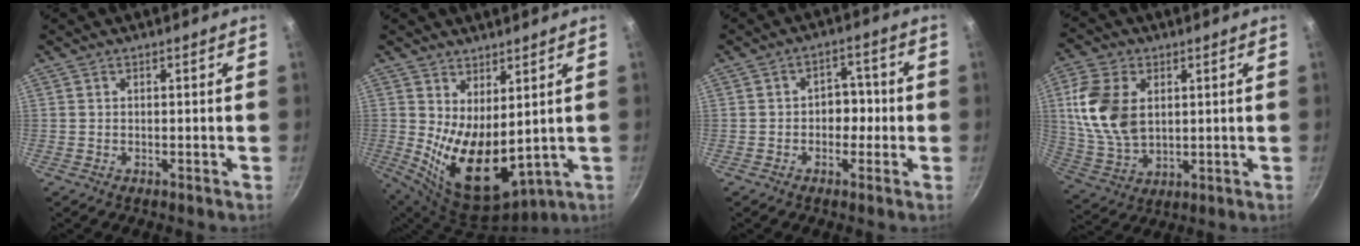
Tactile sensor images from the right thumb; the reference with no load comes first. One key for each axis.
{"total": 12.7, "fx": 2.0, "fy": 6.8, "fz": 10.6, "tx": -0.157, "ty": -0.048, "tz": 0.058}
{"total": 5.0, "fx": -0.8, "fy": 3.9, "fz": 3.0, "tx": 0.006, "ty": 0.017, "tz": -0.017}
{"total": 13.9, "fx": 2.9, "fy": 9.1, "fz": 10.1, "tx": -0.187, "ty": -0.010, "tz": 0.064}